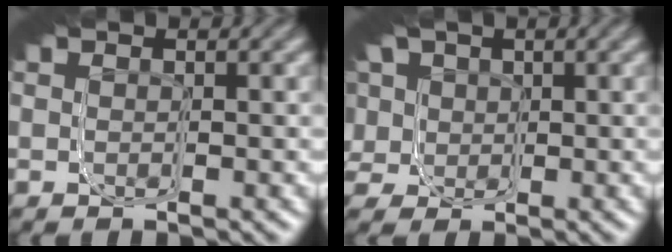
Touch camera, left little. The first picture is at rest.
{"total": 9.2, "force": [-0.3, 7.9, 4.8], "torque": [-0.087, -0.015, -0.015]}